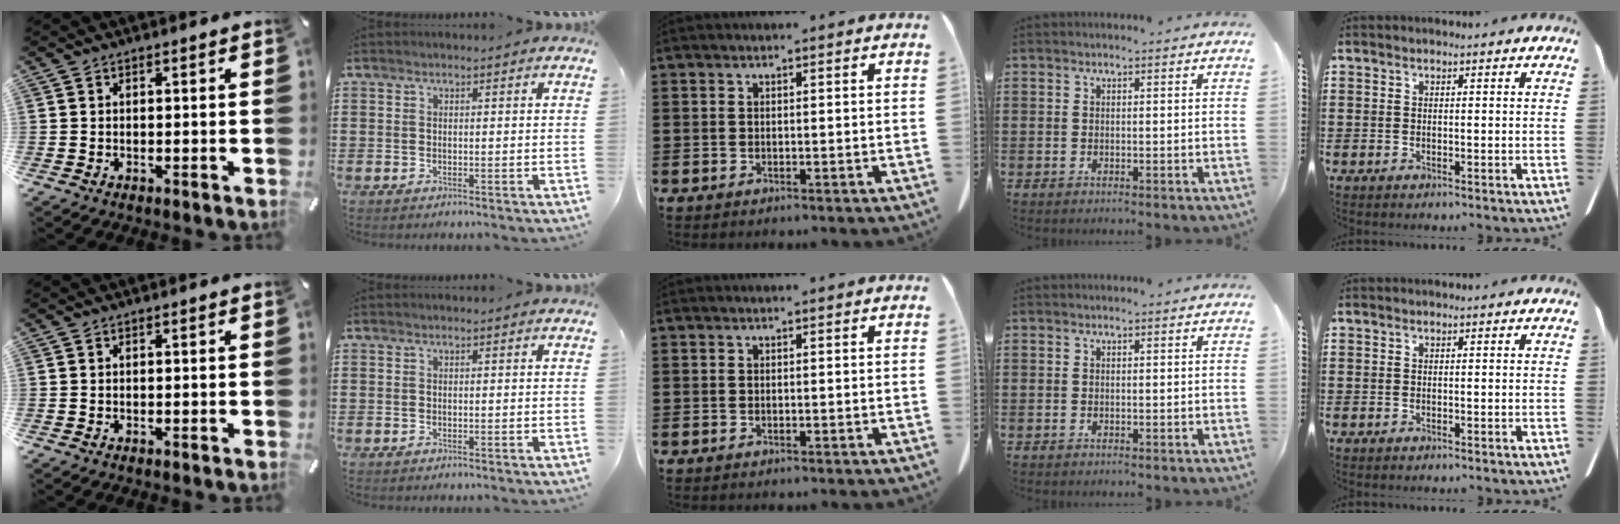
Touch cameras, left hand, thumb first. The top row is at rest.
{}